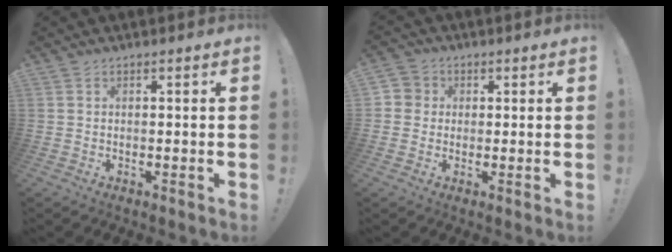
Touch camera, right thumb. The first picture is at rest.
{"total": 4.0, "force": [0.0, 3.8, 0.9], "torque": [-0.013, 0.006, 0.001]}